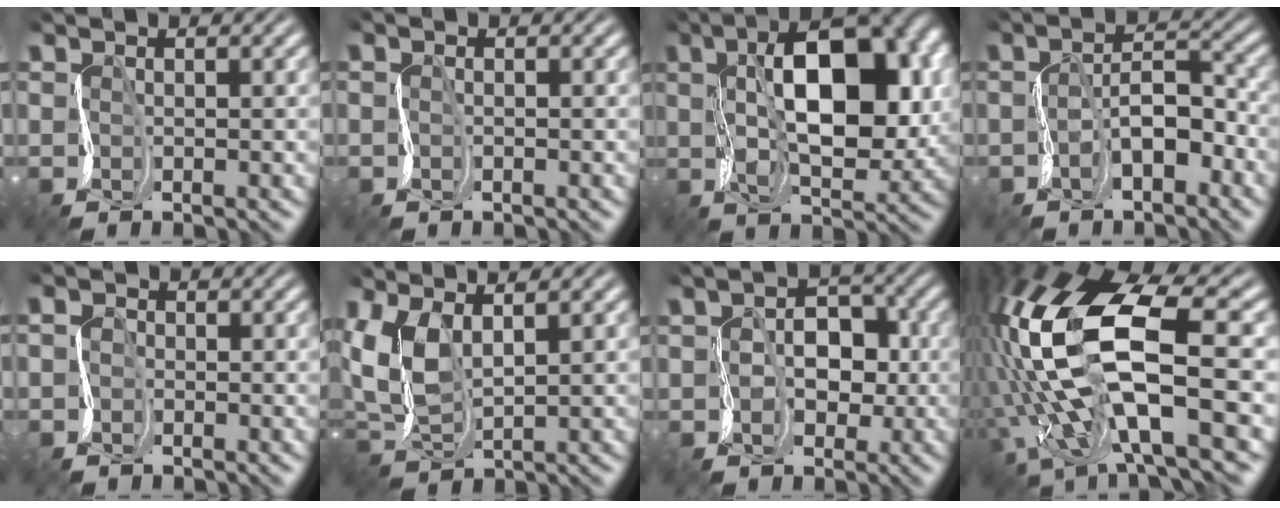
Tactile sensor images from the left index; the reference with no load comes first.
{"total": 0.0}
{"total": 10.9, "force": [2.8, 5.2, 9.1], "torque": [-0.138, 0.024, 0.045]}
{"total": 2.1, "force": [-1.4, 0.8, 1.4], "torque": [-0.044, 0.016, -0.028]}
{"total": 1.3, "force": [-0.7, 0.1, -1.0], "torque": [0.003, 0.009, -0.015]}
{"total": 3.4, "force": [2.2, 1.4, 2.2], "torque": [-0.094, 0.011, 0.043]}
{"total": 2.5, "force": [-0.1, 2.2, 1.3], "torque": [-0.020, 0.017, -0.006]}
{"total": 14.8, "force": [0.2, 7.1, 13.0], "torque": [-0.300, 0.025, 0.014]}